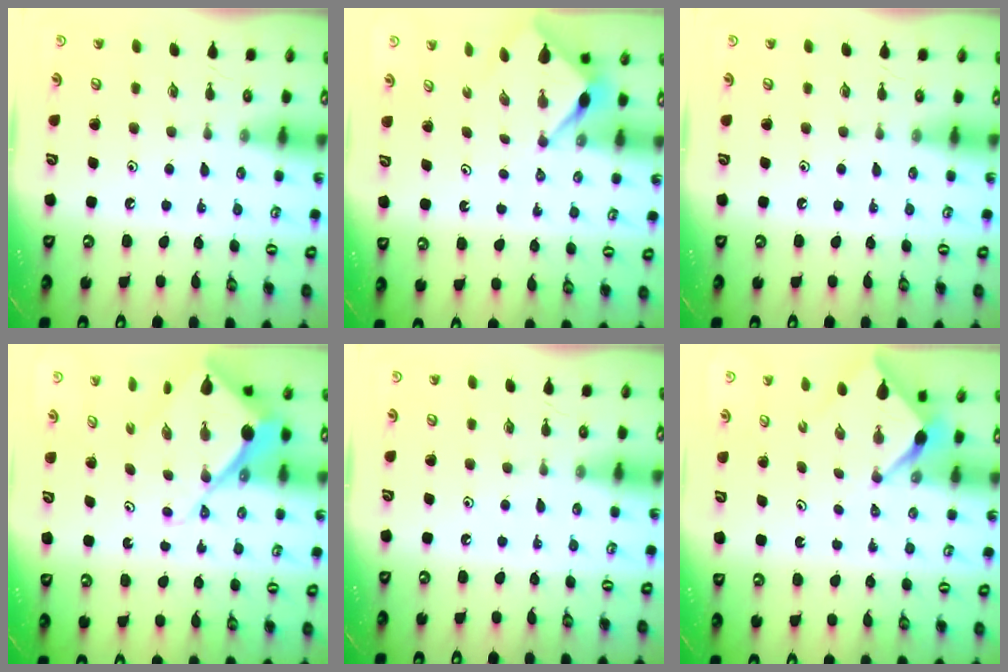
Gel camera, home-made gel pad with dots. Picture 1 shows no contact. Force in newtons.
{"total": 3.0, "press": 2.9, "slide": 0.3}
{"total": 0.0}
{"total": 10.4, "press": 10.3, "slide": 1.0}
{"total": 0.0}
{"total": 2.4, "press": 2.4, "slide": 0.2}